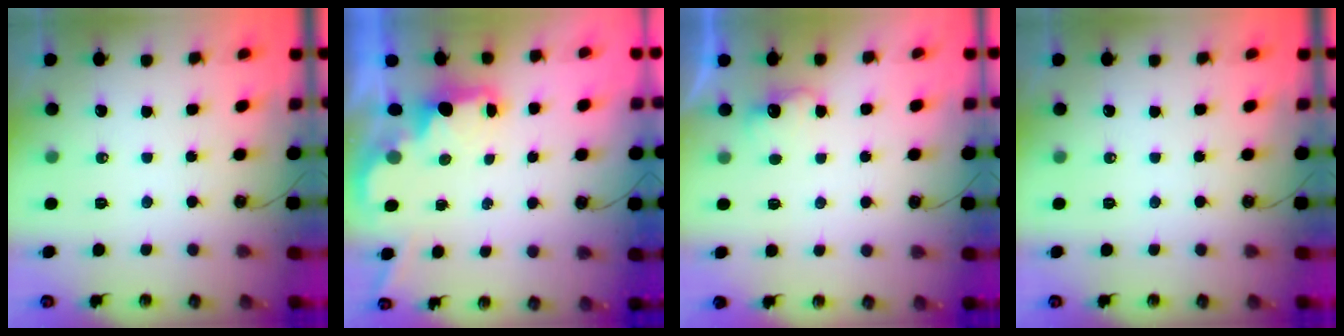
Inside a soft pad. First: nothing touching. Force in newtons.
{"total": 1.9, "press": 1.7, "slide": 0.7}
{"total": 2.7, "press": 2.6, "slide": 0.9}
{"total": 0.0}